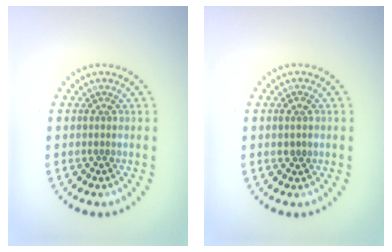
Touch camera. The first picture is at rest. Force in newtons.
{"total": 1.2, "press": 1.2, "slide": 0.2}